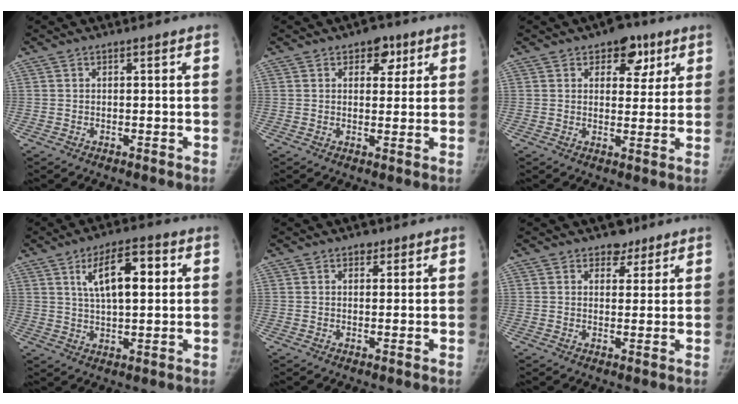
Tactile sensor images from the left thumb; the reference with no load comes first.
{"total": 4.7, "force": [2.4, 3.1, 2.5], "torque": [-0.003, -0.006, 0.027]}
{"total": 7.5, "force": [4.0, 4.8, 4.2], "torque": [-0.014, -0.013, 0.050]}
{"total": 10.7, "force": [3.3, 4.4, 9.1], "torque": [-0.135, -0.001, 0.055]}
{"total": 1.9, "force": [1.2, 1.3, 0.8], "torque": [0.001, -0.004, 0.014]}
{"total": 3.7, "force": [2.6, 2.5, 0.8], "torque": [0.013, -0.014, 0.036]}